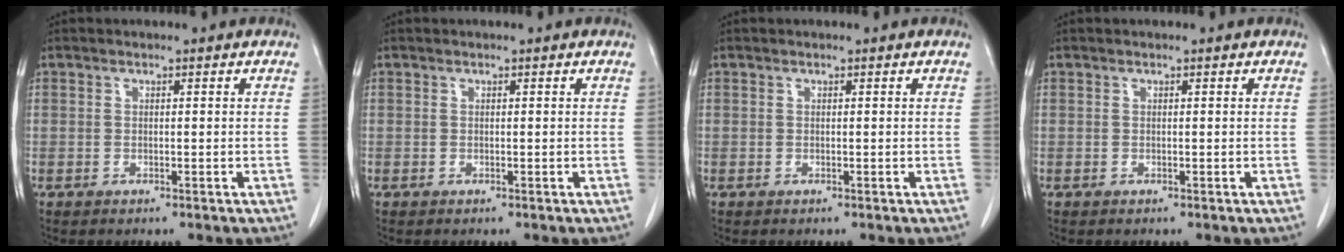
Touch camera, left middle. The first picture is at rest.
{"total": 0.0}
{"total": 0.0}
{"total": 0.0}